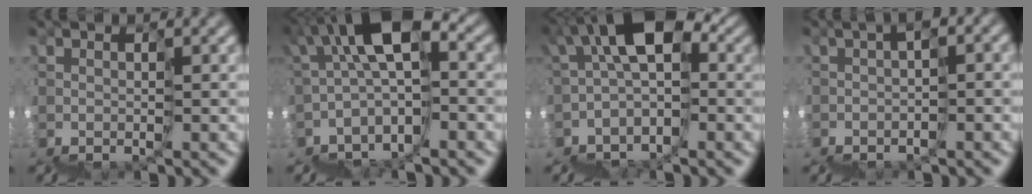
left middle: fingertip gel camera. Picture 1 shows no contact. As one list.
[{"total": 5.2, "force": [-0.4, 1.9, 4.8], "torque": [-0.092, 0.036, -0.016]}, {"total": 4.3, "force": [0.0, 2.5, 3.5], "torque": [-0.062, 0.025, -0.014]}, {"total": 2.4, "force": [-1.9, -0.2, 1.4], "torque": [-0.030, -0.005, -0.034]}]